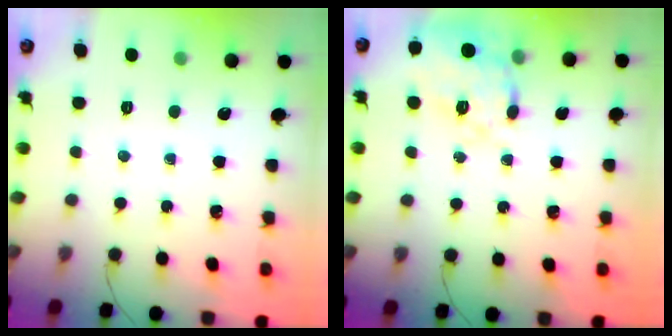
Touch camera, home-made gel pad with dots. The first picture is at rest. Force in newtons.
{"total": 20.4, "press": 20.3, "slide": 1.2}